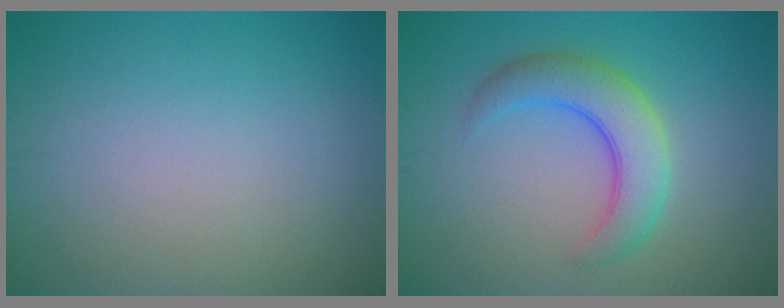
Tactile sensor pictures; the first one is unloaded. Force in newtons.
{"total": 5.1, "press": 5.1, "slide": 0.2}